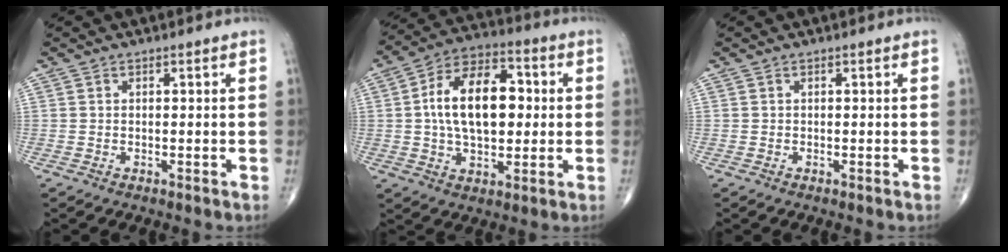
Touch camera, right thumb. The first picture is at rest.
{"total": 16.7, "force": [1.3, 9.5, 13.7], "torque": [-0.212, 0.021, 0.017]}
{"total": 0.0}